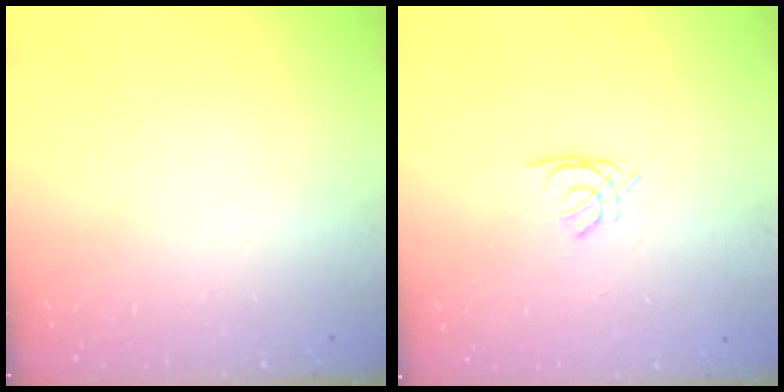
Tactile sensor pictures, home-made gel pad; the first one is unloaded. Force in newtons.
{"total": 1.3, "press": 1.3, "slide": 0.4}